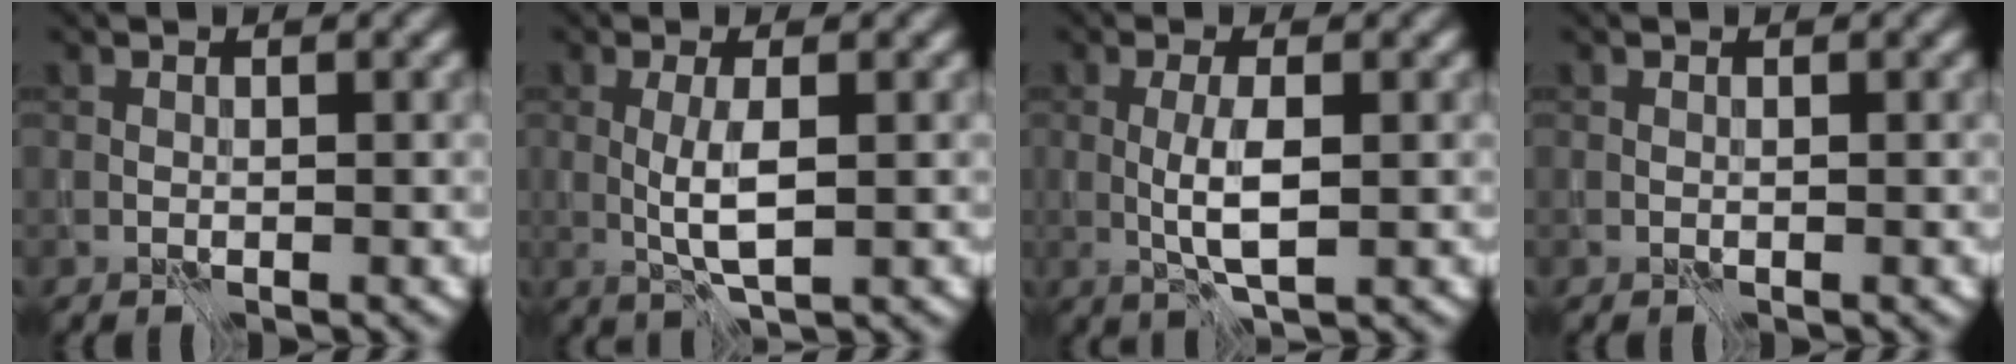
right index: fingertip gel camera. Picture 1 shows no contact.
{"total": 2.7, "force": [-0.2, 0.4, 2.6], "torque": [-0.057, 0.000, -0.003]}
{"total": 2.9, "force": [-0.4, 0.5, 2.9], "torque": [-0.059, 0.000, -0.006]}
{"total": 0.0}